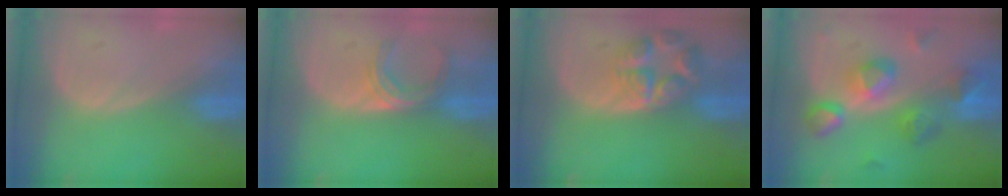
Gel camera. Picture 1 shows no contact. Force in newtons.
{"total": 5.1, "press": 4.5, "slide": 2.4}
{"total": 7.6, "press": 6.8, "slide": 3.4}
{"total": 9.2, "press": 8.3, "slide": 4.0}